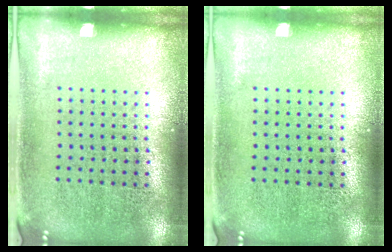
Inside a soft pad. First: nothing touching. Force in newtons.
{"total": 0.0}